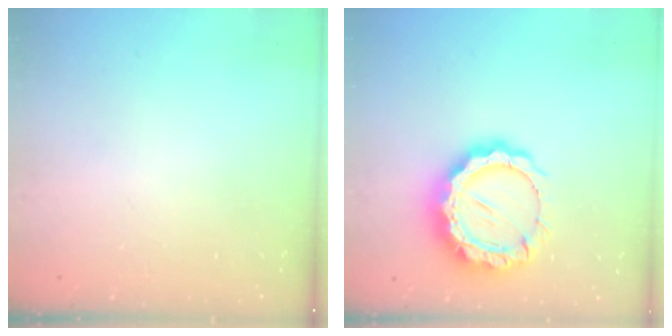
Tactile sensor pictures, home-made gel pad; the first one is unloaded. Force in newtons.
{"total": 17.8, "press": 17.7, "slide": 1.4}